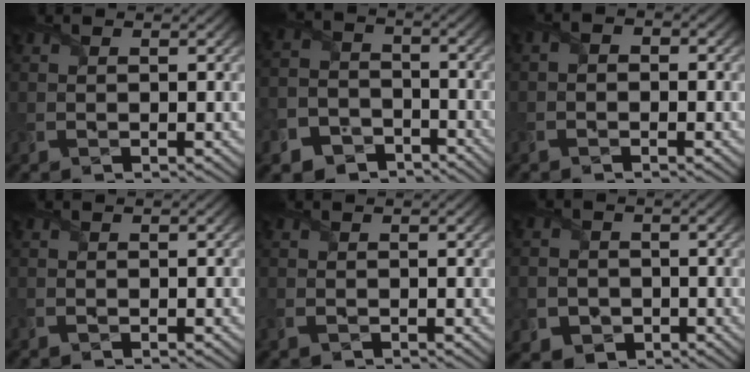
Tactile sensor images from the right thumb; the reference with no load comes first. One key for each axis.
{"total": 8.5, "fx": -5.8, "fy": 5.6, "fz": 2.6, "tx": -0.069, "ty": -0.023, "tz": -0.116}
{"total": 1.7, "fx": -0.8, "fy": 1.3, "fz": 0.8, "tx": -0.011, "ty": 0.004, "tz": -0.025}
{"total": 0.6, "fx": -0.6, "fy": 0.0, "fz": 0.1, "tx": 0.000, "ty": -0.002, "tz": -0.012}
{"total": 0.8, "fx": -0.5, "fy": 0.4, "fz": 0.4, "tx": -0.010, "ty": -0.001, "tz": -0.012}
{"total": 5.5, "fx": -2.2, "fy": 4.8, "fz": 1.6, "tx": -0.054, "ty": -0.012, "tz": -0.056}